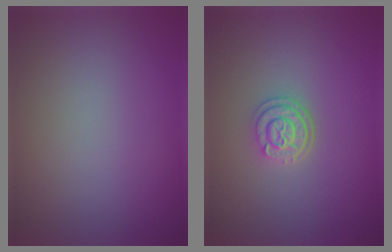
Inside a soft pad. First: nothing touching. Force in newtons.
{"total": 2.8, "press": 2.4, "slide": 1.4}